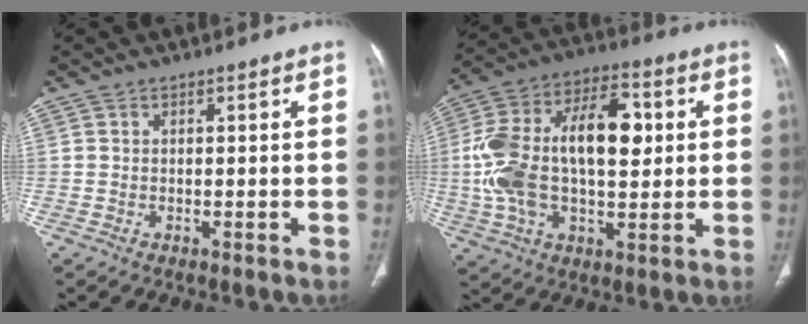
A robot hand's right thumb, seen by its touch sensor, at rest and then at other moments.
{"total": 22.8, "force": [2.3, 12.3, 19.1], "torque": [-0.352, 0.024, 0.036]}